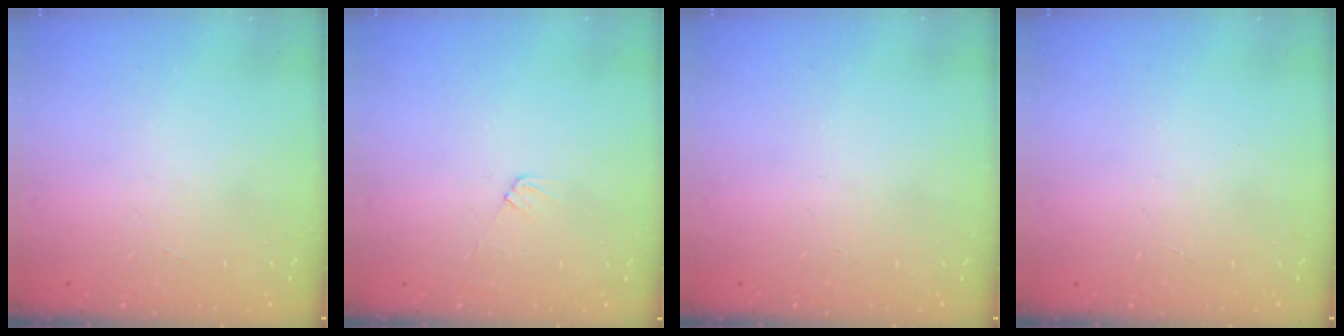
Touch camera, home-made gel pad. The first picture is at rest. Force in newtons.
{"total": 4.5, "press": 4.5, "slide": 0.6}
{"total": 0.0}
{"total": 0.0}